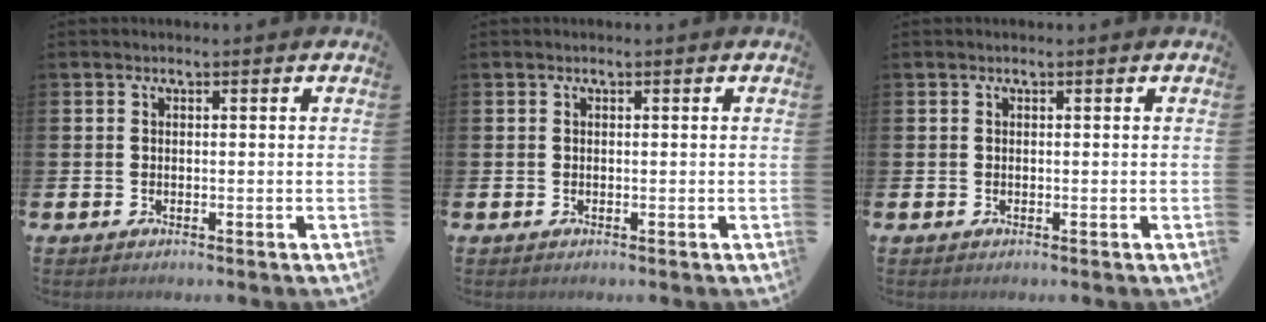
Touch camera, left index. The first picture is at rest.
{"total": 0.0}
{"total": 0.0}